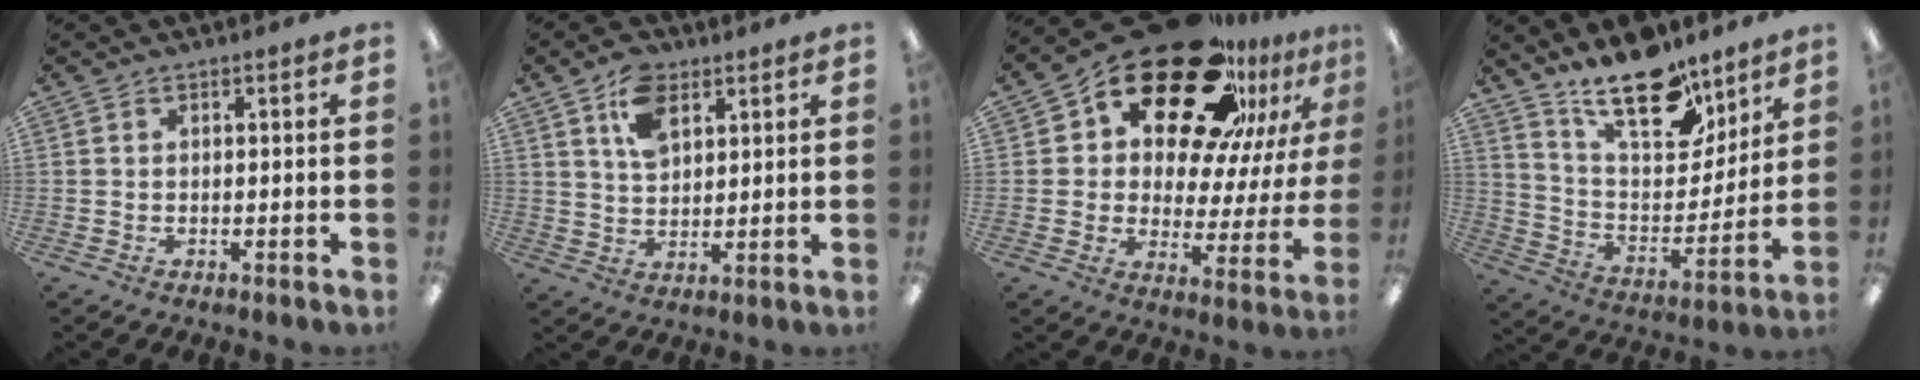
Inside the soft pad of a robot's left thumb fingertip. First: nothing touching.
{"total": 9.0, "force": [4.8, 5.4, 5.3], "torque": [-0.094, -0.004, 0.089]}
{"total": 25.4, "force": [17.6, 12.5, 13.3], "torque": [-0.209, -0.113, 0.299]}
{"total": 19.9, "force": [14.8, 8.5, 10.1], "torque": [-0.167, -0.094, 0.260]}